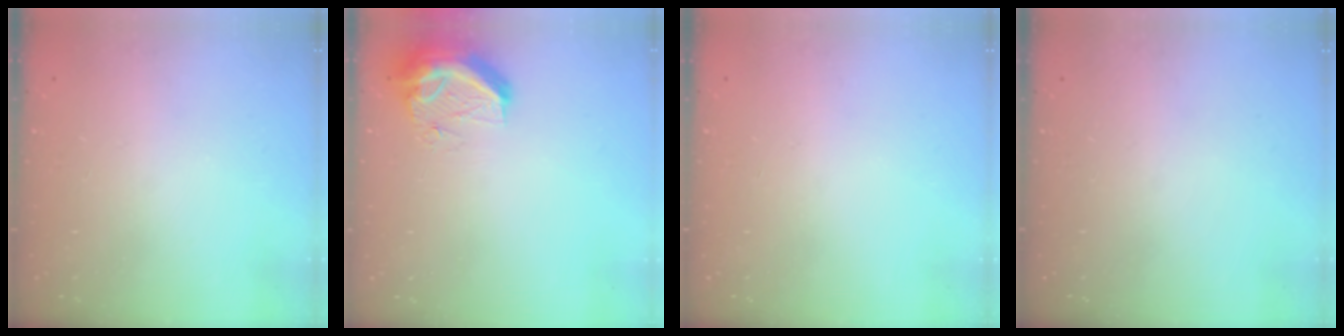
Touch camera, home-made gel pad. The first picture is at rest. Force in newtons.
{"total": 10.5, "press": 10.5, "slide": 0.7}
{"total": 0.0}
{"total": 0.0}